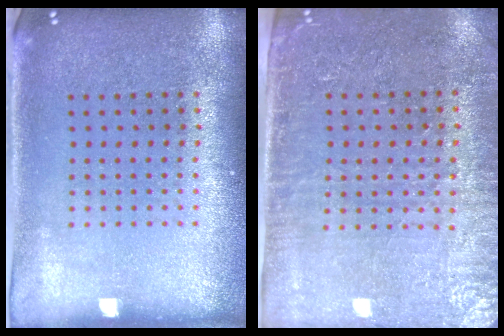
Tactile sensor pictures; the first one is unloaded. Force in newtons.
{"total": 3.5, "press": 3.1, "slide": 1.5}